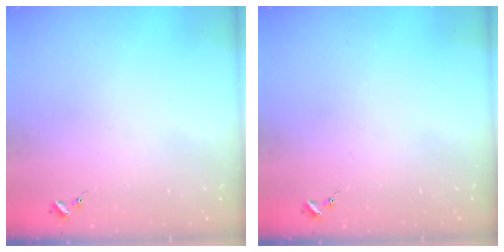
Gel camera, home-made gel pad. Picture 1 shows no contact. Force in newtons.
{"total": 0.0}